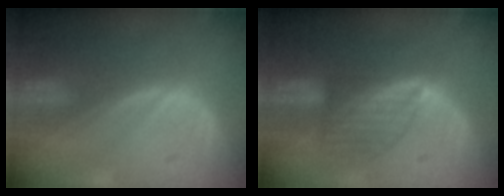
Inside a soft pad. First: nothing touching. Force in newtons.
{"total": 6.0, "press": 6.0, "slide": 1.0}